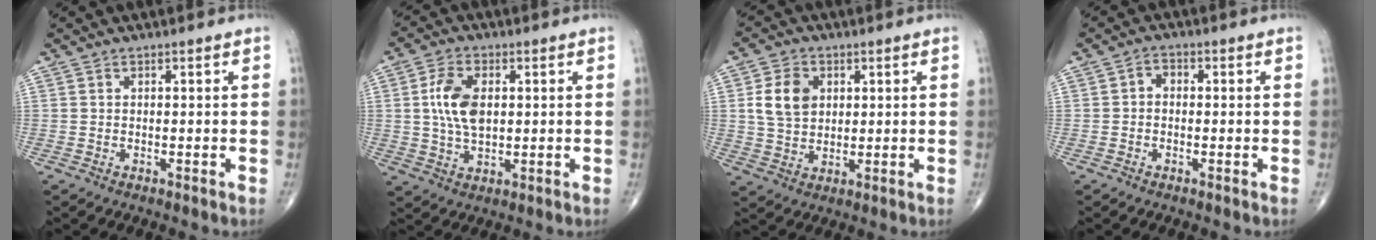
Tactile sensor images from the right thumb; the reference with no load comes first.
{"total": 8.9, "force": [1.3, 5.2, 7.1], "torque": [-0.135, -0.002, 0.027]}
{"total": 7.9, "force": [1.9, 5.9, 4.9], "torque": [-0.075, -0.004, 0.037]}
{"total": 2.3, "force": [-0.1, 1.8, 1.5], "torque": [-0.013, 0.013, -0.012]}